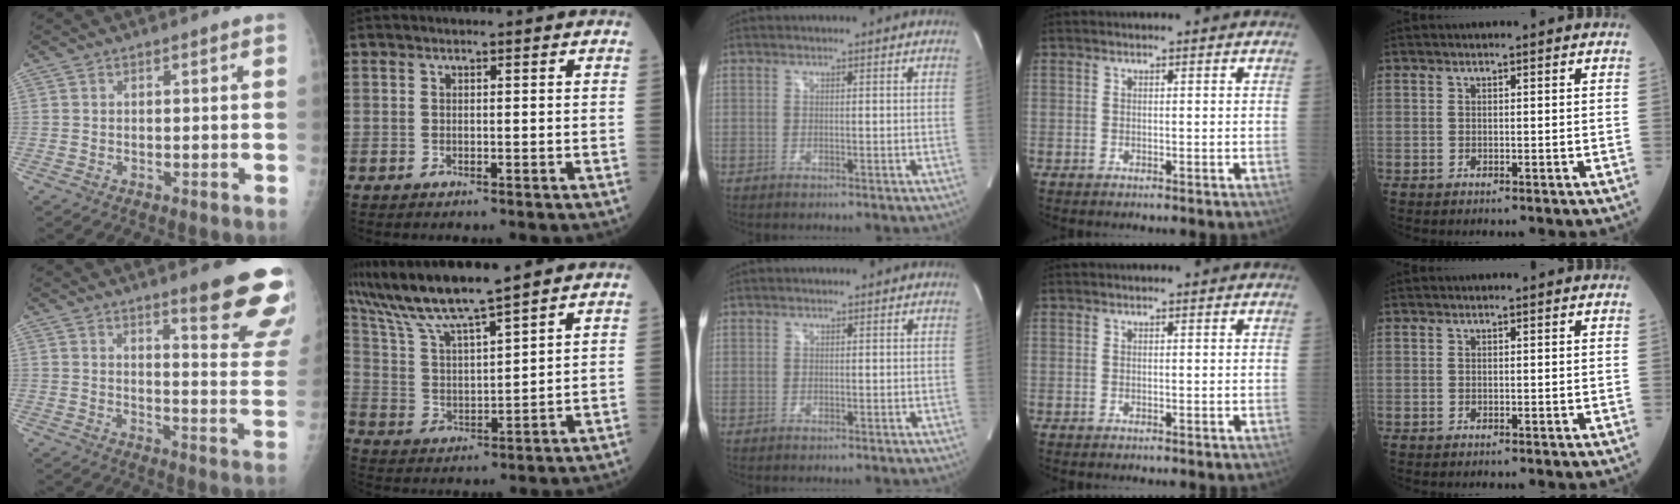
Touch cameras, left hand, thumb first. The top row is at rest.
{"thumb": {"total": 15.5, "force": [11.0, 2.4, 10.7], "torque": [-0.100, -0.080, 0.136]}, "index": {"total": 10.8, "force": [9.5, -0.7, 4.9], "torque": [-0.107, 0.011, 0.187]}, "middle": {"total": 0.6, "force": [0.4, 0.4, 0.0], "torque": [-0.001, 0.002, 0.007]}}